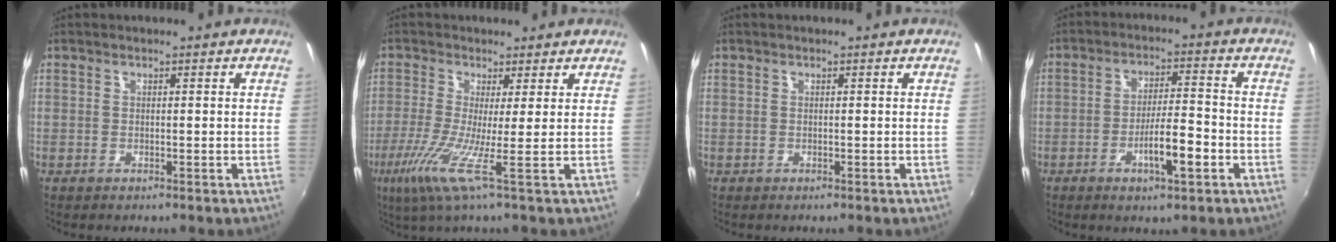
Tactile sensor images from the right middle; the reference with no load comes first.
{"total": 7.0, "force": [-2.1, -1.5, 6.5], "torque": [-0.169, -0.017, -0.050]}
{"total": 0.0}
{"total": 7.6, "force": [-3.2, 1.5, 6.8], "torque": [-0.123, -0.001, -0.046]}